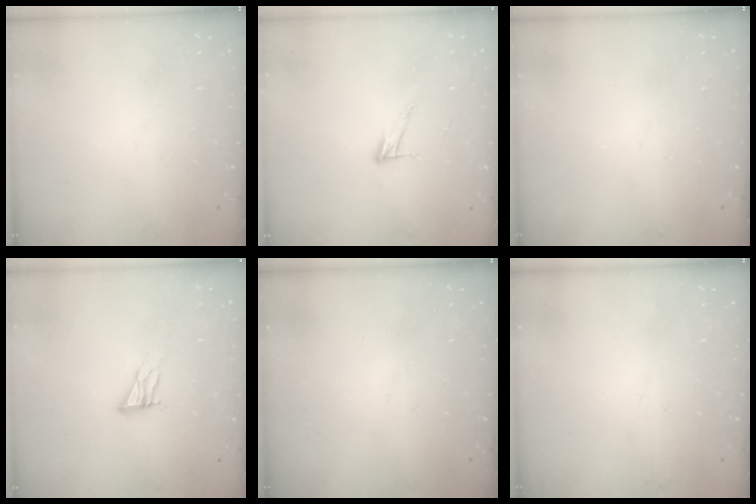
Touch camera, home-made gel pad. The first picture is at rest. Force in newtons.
{"total": 6.6, "press": 6.6, "slide": 0.3}
{"total": 0.0}
{"total": 7.5, "press": 7.5, "slide": 0.3}
{"total": 0.0}
{"total": 0.0}